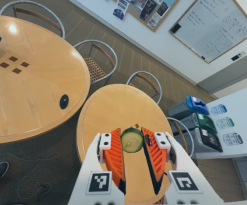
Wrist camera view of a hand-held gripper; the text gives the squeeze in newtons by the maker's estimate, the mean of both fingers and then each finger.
{"total": 8.6, "left": 8.8, "right": 8.3}